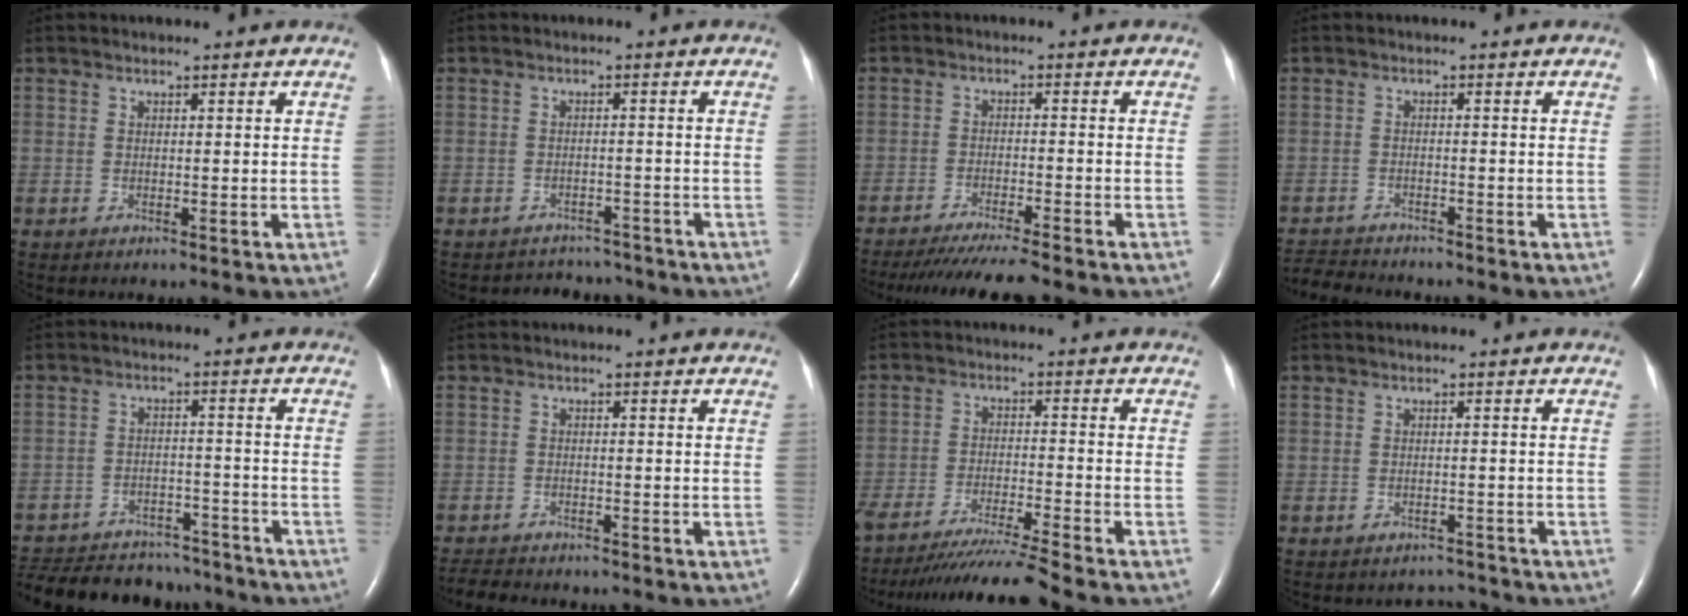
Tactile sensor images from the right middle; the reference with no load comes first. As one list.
[{"total": 5.8, "force": [-5.4, 2.0, -0.4], "torque": [0.006, 0.014, -0.067]}, {"total": 11.8, "force": [-10.4, 0.0, 5.4], "torque": [-0.073, -0.033, -0.156]}, {"total": 5.1, "force": [-5.0, 0.4, 0.6], "torque": [-0.009, -0.015, -0.084]}, {"total": 20.4, "force": [-18.1, 6.6, 6.7], "torque": [-0.167, -0.013, -0.250]}, {"total": 5.2, "force": [-4.9, 0.9, 1.5], "torque": [-0.024, -0.012, -0.076]}, {"total": 12.3, "force": [-10.9, -2.2, 5.2], "torque": [-0.074, -0.033, -0.184]}, {"total": 2.2, "force": [-2.0, 0.5, -0.7], "torque": [0.011, 0.000, -0.027]}]